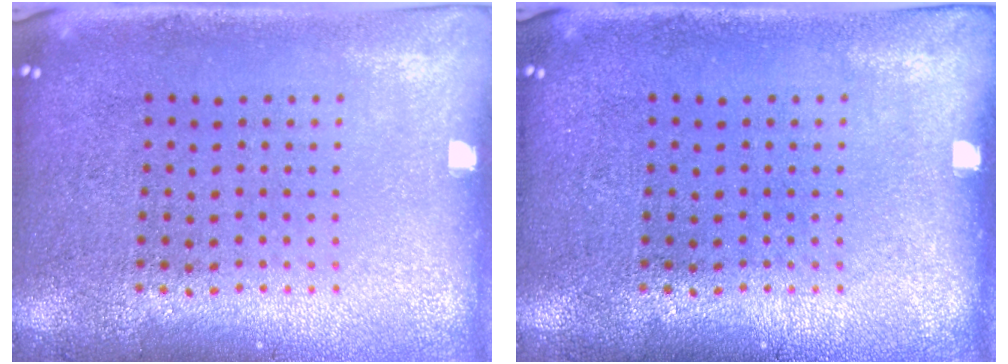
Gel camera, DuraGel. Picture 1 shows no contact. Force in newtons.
{"total": 0.0}